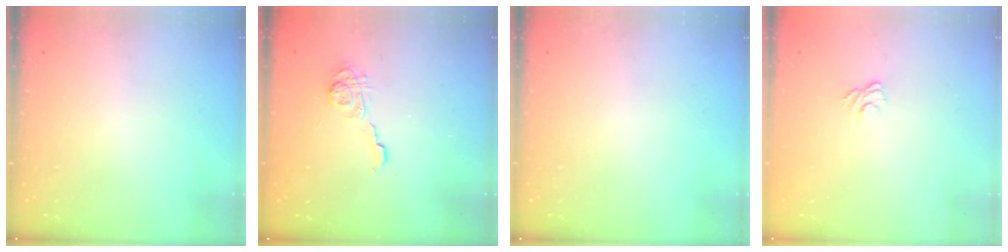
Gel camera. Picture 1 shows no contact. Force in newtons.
{"total": 6.1, "press": 6.1, "slide": 0.7}
{"total": 0.0}
{"total": 3.1, "press": 2.8, "slide": 1.3}